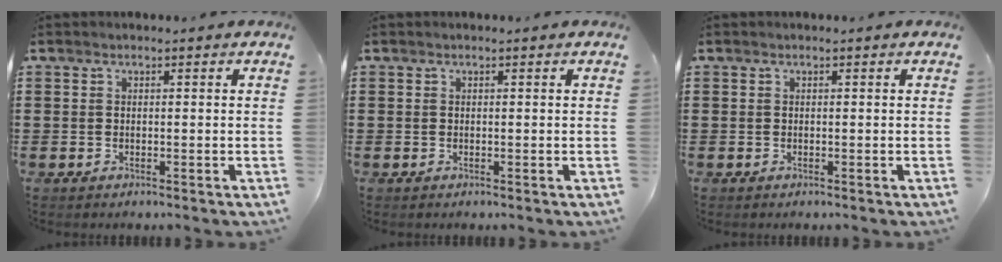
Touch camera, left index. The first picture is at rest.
{"total": 0.0}
{"total": 0.0}